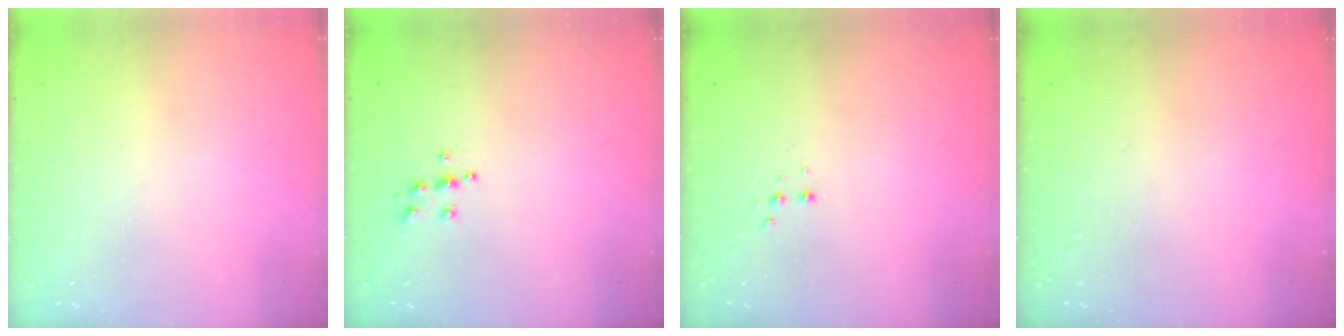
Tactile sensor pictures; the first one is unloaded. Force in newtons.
{"total": 5.3, "press": 5.2, "slide": 0.5}
{"total": 2.5, "press": 2.4, "slide": 0.8}
{"total": 0.0}